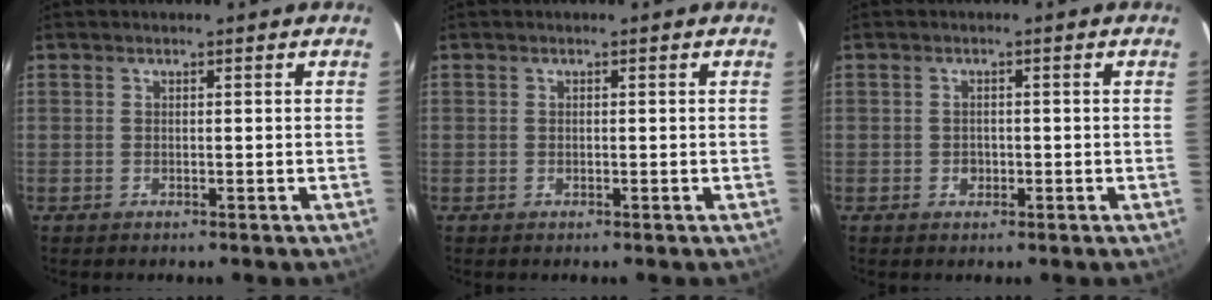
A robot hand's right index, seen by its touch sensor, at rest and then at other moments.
{"total": 0.0}
{"total": 1.6, "force": [-0.4, 1.5, 0.4], "torque": [-0.005, 0.001, -0.003]}